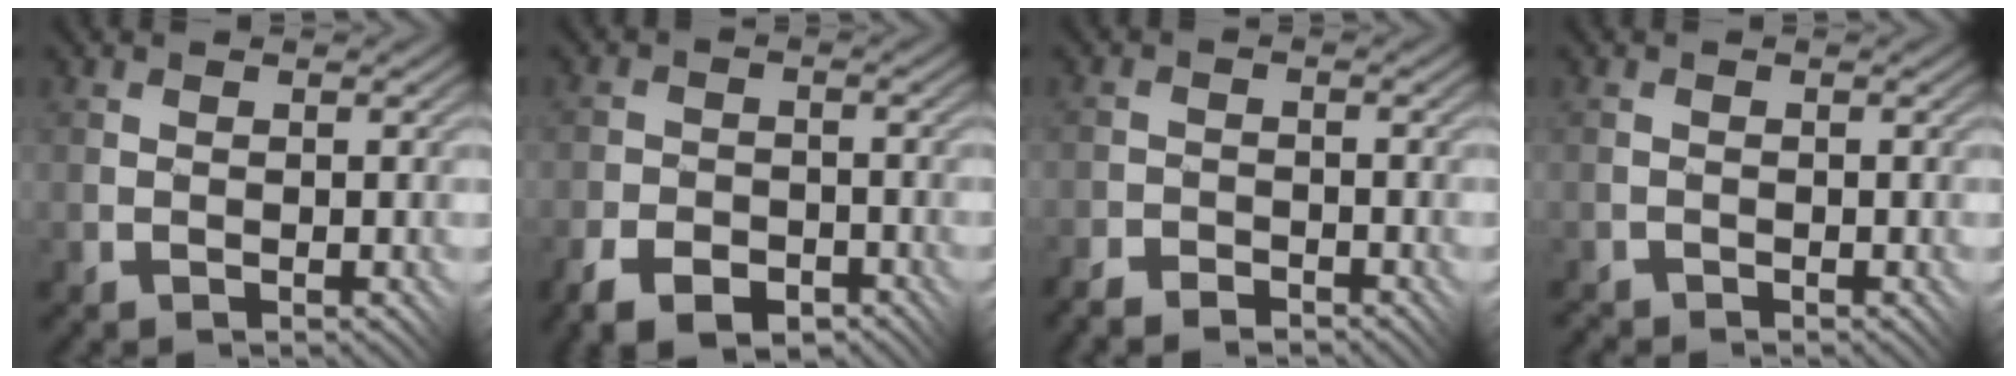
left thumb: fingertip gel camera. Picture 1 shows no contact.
{"total": 5.5, "force": [-3.8, 2.8, 2.9], "torque": [-0.057, -0.004, -0.067]}
{"total": 3.3, "force": [-3.0, 0.9, 1.0], "torque": [-0.019, 0.004, -0.059]}
{"total": 1.0, "force": [-0.8, 0.0, -0.5], "torque": [0.012, 0.004, -0.017]}